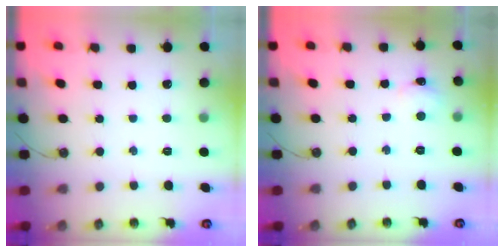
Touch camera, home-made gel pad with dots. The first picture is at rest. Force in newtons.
{"total": 2.6, "press": 2.6, "slide": 0.4}